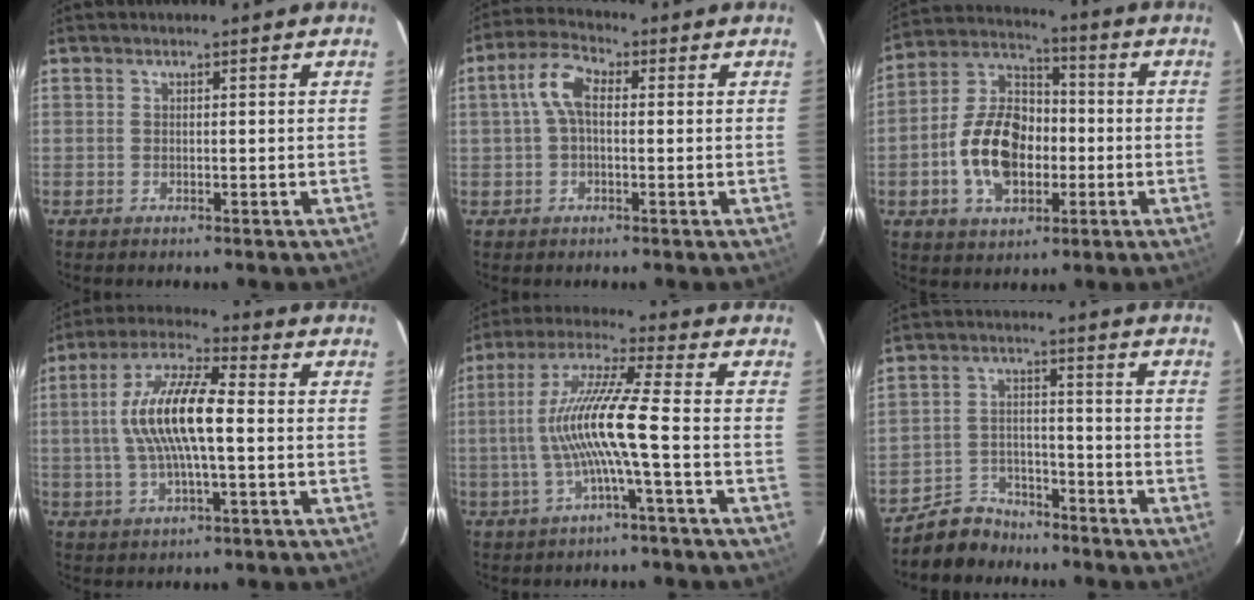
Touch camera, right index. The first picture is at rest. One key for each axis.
{"total": 5.9, "fx": 0.5, "fy": 3.1, "fz": 5.0, "tx": -0.105, "ty": 0.021, "tz": 0.009}
{"total": 14.6, "fx": -3.3, "fy": 9.4, "fz": 10.6, "tx": -0.213, "ty": 0.023, "tz": -0.052}
{"total": 13.1, "fx": 0.0, "fy": 3.3, "fz": 12.7, "tx": -0.248, "ty": 0.013, "tz": -0.006}
{"total": 11.8, "fx": -2.2, "fy": -0.8, "fz": 11.6, "tx": -0.229, "ty": 0.005, "tz": -0.038}
{"total": 7.7, "fx": -6.7, "fy": 3.8, "fz": 0.7, "tx": -0.035, "ty": 0.019, "tz": -0.108}